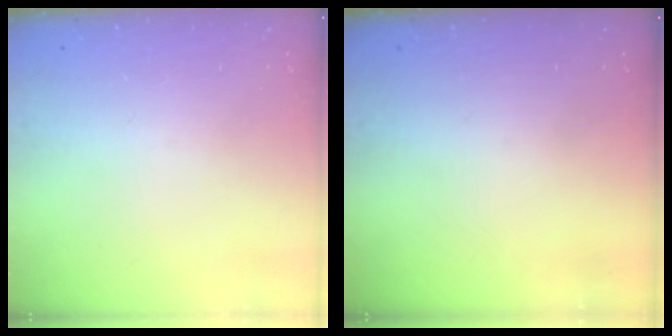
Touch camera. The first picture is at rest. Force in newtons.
{"total": 0.0}